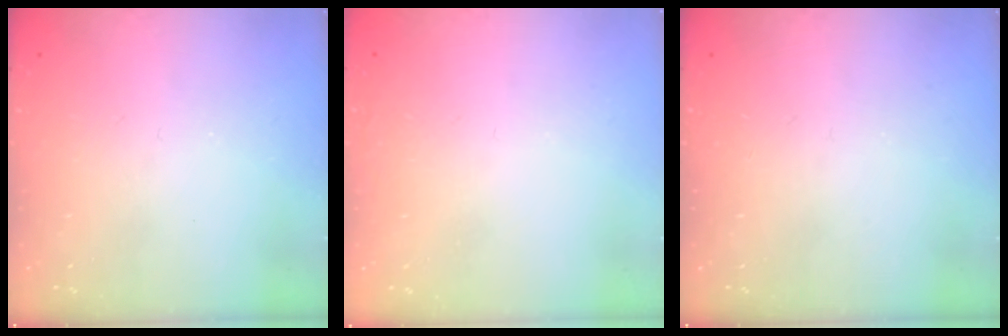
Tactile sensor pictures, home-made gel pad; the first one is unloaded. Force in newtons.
{"total": 1.6, "press": 1.6, "slide": 0.1}
{"total": 0.0}